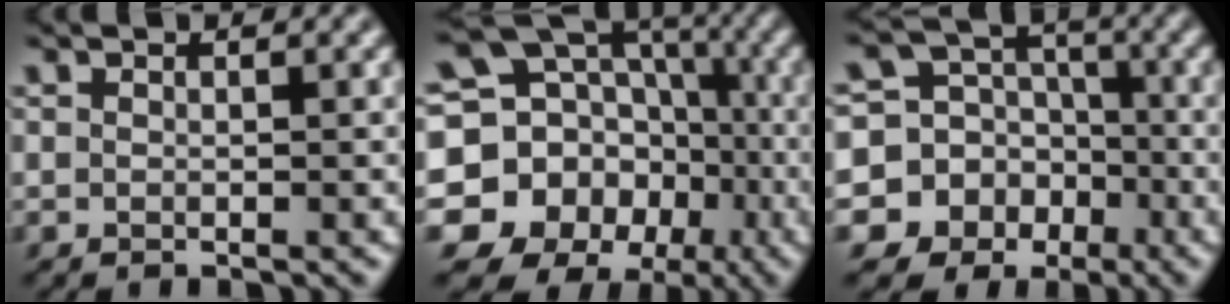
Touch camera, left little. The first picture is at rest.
{"total": 18.0, "force": [-4.2, 16.2, 6.7], "torque": [-0.151, -0.008, -0.082]}
{"total": 13.1, "force": [-4.9, 11.9, 2.6], "torque": [-0.098, -0.015, -0.086]}